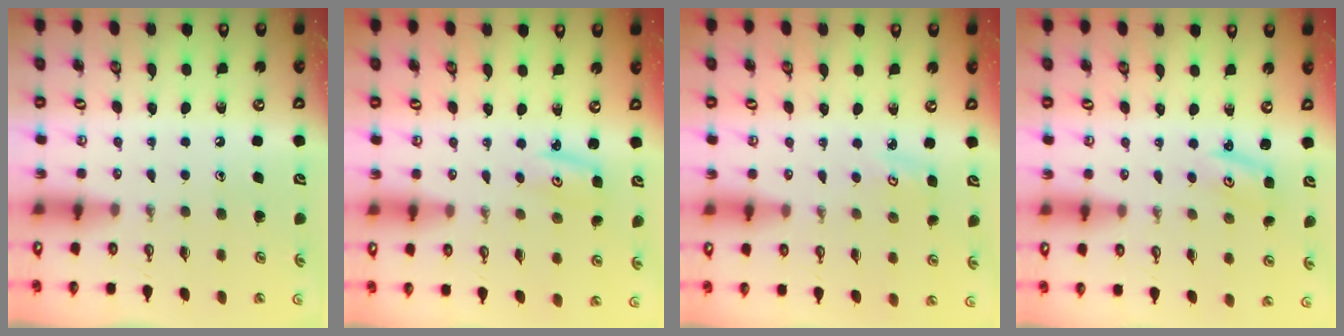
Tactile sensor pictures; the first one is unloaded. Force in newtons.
{"total": 3.9, "press": 3.9, "slide": 0.4}
{"total": 2.9, "press": 2.9, "slide": 0.4}
{"total": 2.1, "press": 2.1, "slide": 0.2}